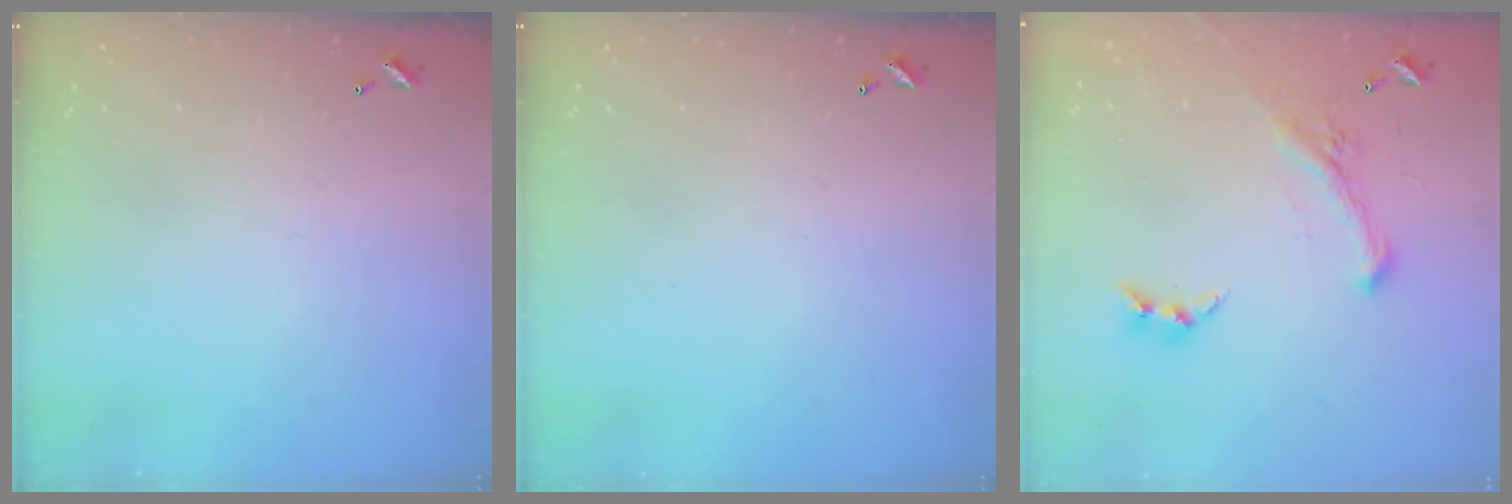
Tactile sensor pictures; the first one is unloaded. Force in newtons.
{"total": 0.0}
{"total": 1.9, "press": 1.3, "slide": 1.4}